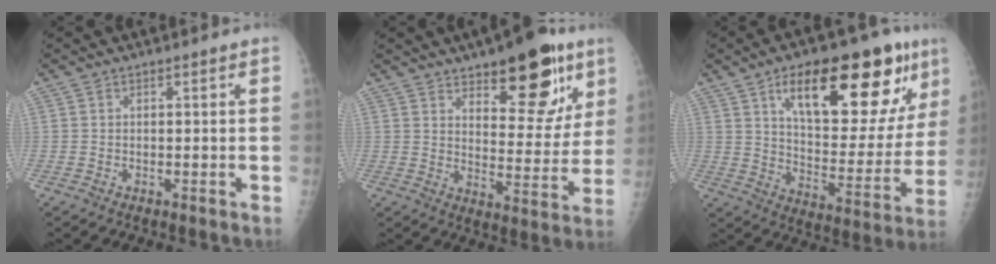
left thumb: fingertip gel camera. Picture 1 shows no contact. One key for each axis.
{"total": 17.1, "fx": 10.2, "fy": 7.2, "fz": 11.6, "tx": -0.103, "ty": -0.057, "tz": 0.147}
{"total": 26.1, "fx": 13.1, "fy": 10.1, "fz": 20.2, "tx": -0.247, "ty": -0.030, "tz": 0.203}